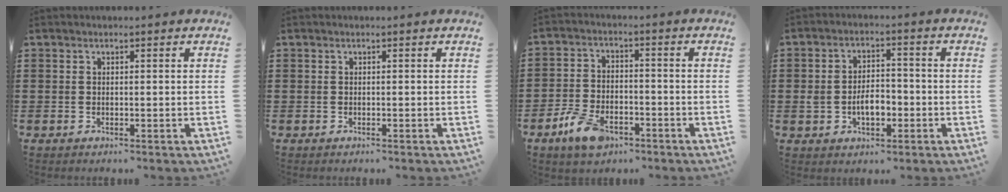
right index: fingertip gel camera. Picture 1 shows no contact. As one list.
[{"total": 0.0}, {"total": 6.2, "force": [-4.0, 3.1, 3.6], "torque": [-0.084, 0.010, -0.077]}, {"total": 5.2, "force": [-1.4, 3.1, 4.0], "torque": [-0.078, 0.002, -0.031]}]